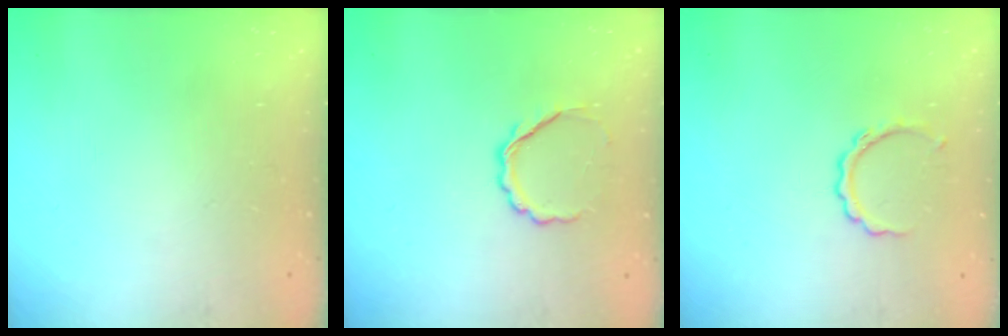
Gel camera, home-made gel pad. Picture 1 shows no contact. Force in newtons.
{"total": 4.8, "press": 4.7, "slide": 1.0}
{"total": 5.9, "press": 5.9, "slide": 0.2}